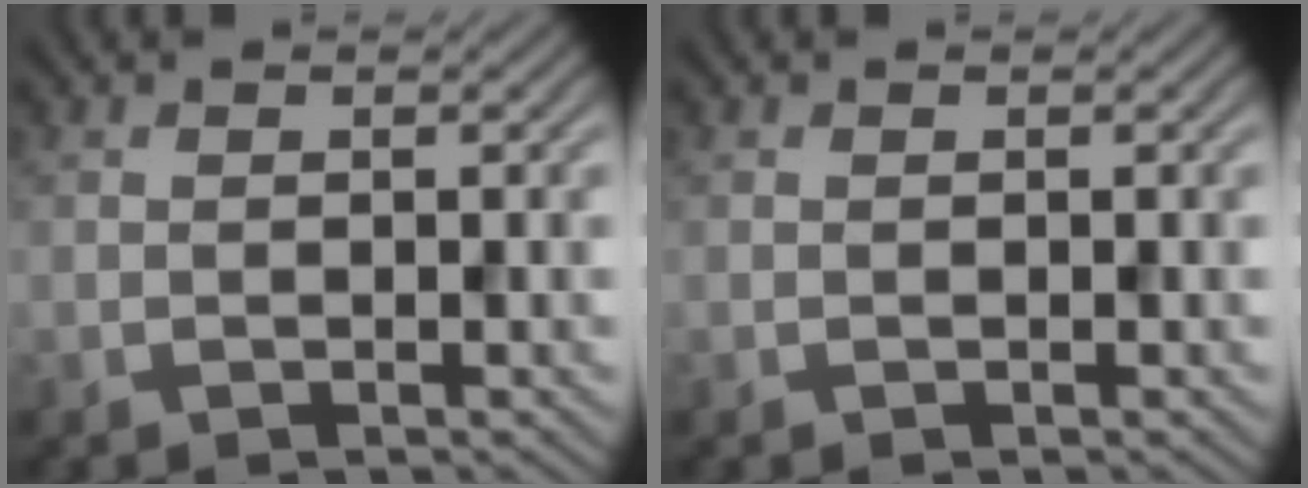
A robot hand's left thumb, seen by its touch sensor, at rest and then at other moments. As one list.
[{"total": 0.0}]